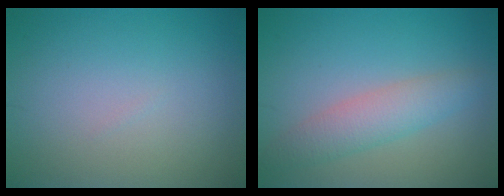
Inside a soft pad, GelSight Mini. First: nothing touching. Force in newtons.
{"total": 3.3, "press": 3.3, "slide": 0.1}